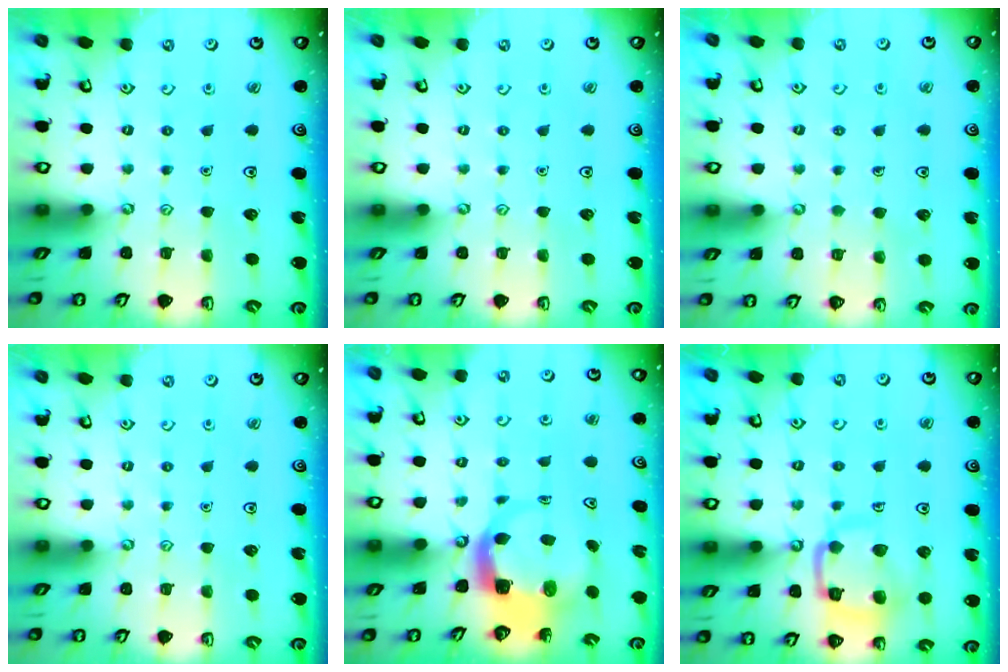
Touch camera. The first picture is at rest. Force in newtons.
{"total": 0.0}
{"total": 3.2, "press": 3.2, "slide": 0.2}
{"total": 0.0}
{"total": 5.3, "press": 5.2, "slide": 0.7}
{"total": 13.4, "press": 13.3, "slide": 1.4}